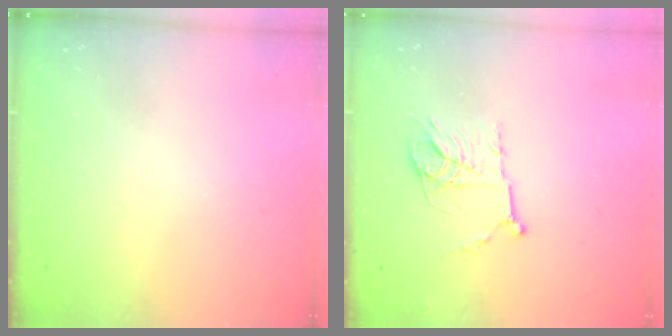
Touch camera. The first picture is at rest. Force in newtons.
{"total": 11.2, "press": 11.1, "slide": 0.7}